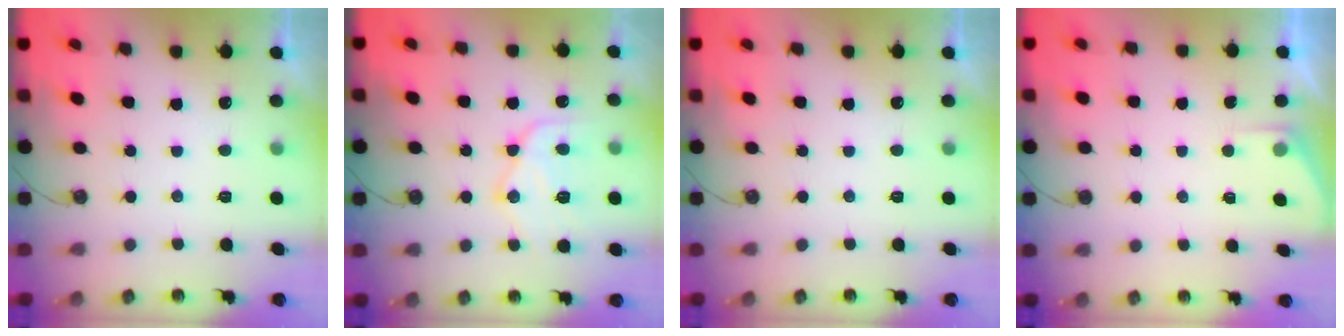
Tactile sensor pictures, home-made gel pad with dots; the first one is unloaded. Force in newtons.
{"total": 15.4, "press": 15.4, "slide": 1.1}
{"total": 0.0}
{"total": 1.4, "press": 1.3, "slide": 0.2}